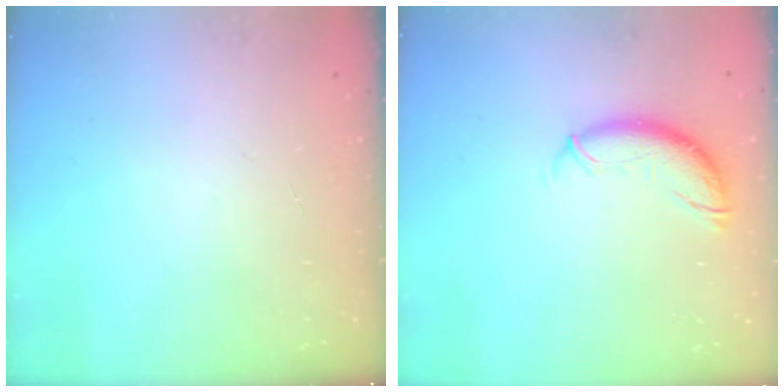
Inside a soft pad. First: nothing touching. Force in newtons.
{"total": 9.9, "press": 9.8, "slide": 1.4}